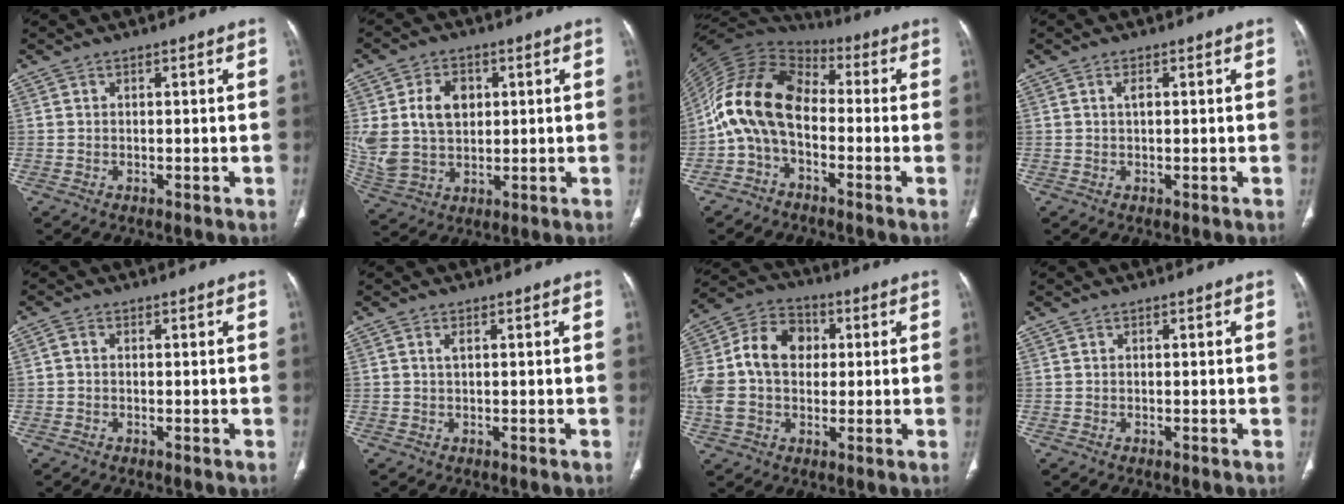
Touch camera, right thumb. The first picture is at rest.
{"total": 11.9, "force": [2.5, 8.6, 7.9], "torque": [-0.137, -0.003, 0.059]}
{"total": 14.8, "force": [-1.8, 9.2, 11.5], "torque": [-0.214, 0.050, -0.049]}
{"total": 1.4, "force": [0.3, 0.6, 1.2], "torque": [-0.025, 0.001, 0.005]}
{"total": 1.2, "force": [-0.1, 0.9, 0.8], "torque": [-0.014, 0.002, -0.004]}
{"total": 0.9, "force": [0.3, 0.3, 0.8], "torque": [-0.023, 0.004, 0.005]}
{"total": 17.9, "force": [1.4, 13.2, 11.9], "torque": [-0.248, 0.036, 0.022]}
{"total": 0.0}